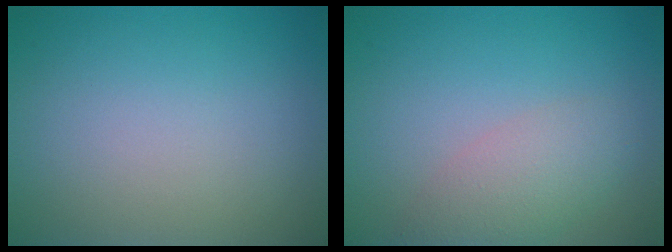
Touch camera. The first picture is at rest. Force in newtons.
{"total": 3.3, "press": 3.3, "slide": 0.3}